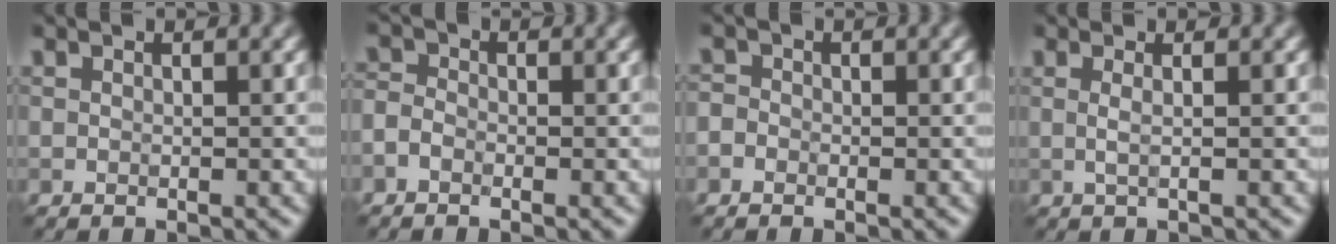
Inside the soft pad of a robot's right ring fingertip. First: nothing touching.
{"total": 1.4, "force": [-0.8, 0.8, 0.8], "torque": [-0.015, 0.000, -0.020]}
{"total": 1.1, "force": [-0.5, 0.9, 0.4], "torque": [-0.006, -0.002, -0.014]}
{"total": 1.5, "force": [0.1, 0.5, 1.4], "torque": [-0.023, 0.000, -0.006]}